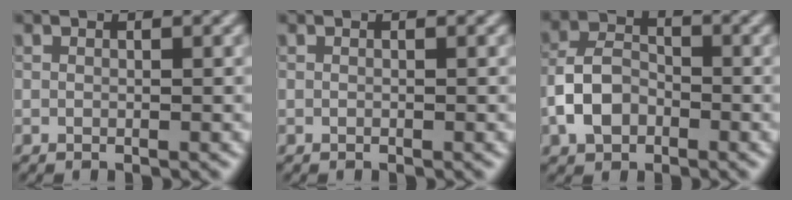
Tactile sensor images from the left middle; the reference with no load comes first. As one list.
[{"total": 0.0}, {"total": 4.4, "force": [-1.8, 3.0, 2.6], "torque": [-0.050, 0.006, -0.040]}]